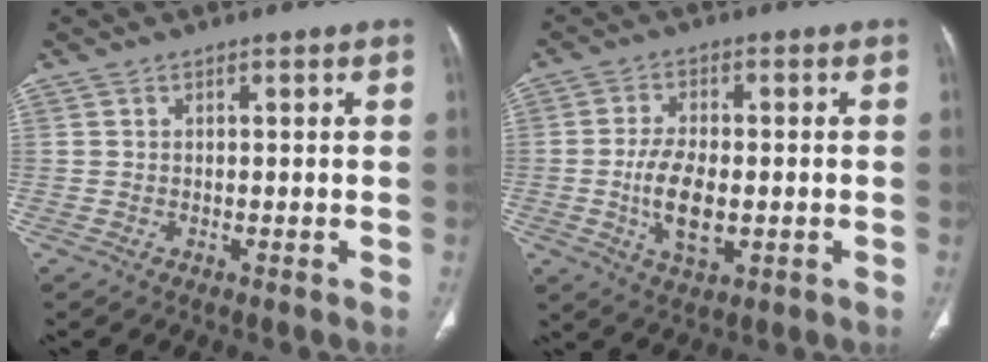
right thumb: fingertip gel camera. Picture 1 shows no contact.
{"total": 8.5, "force": [-1.3, 4.4, 7.2], "torque": [-0.132, 0.001, -0.020]}